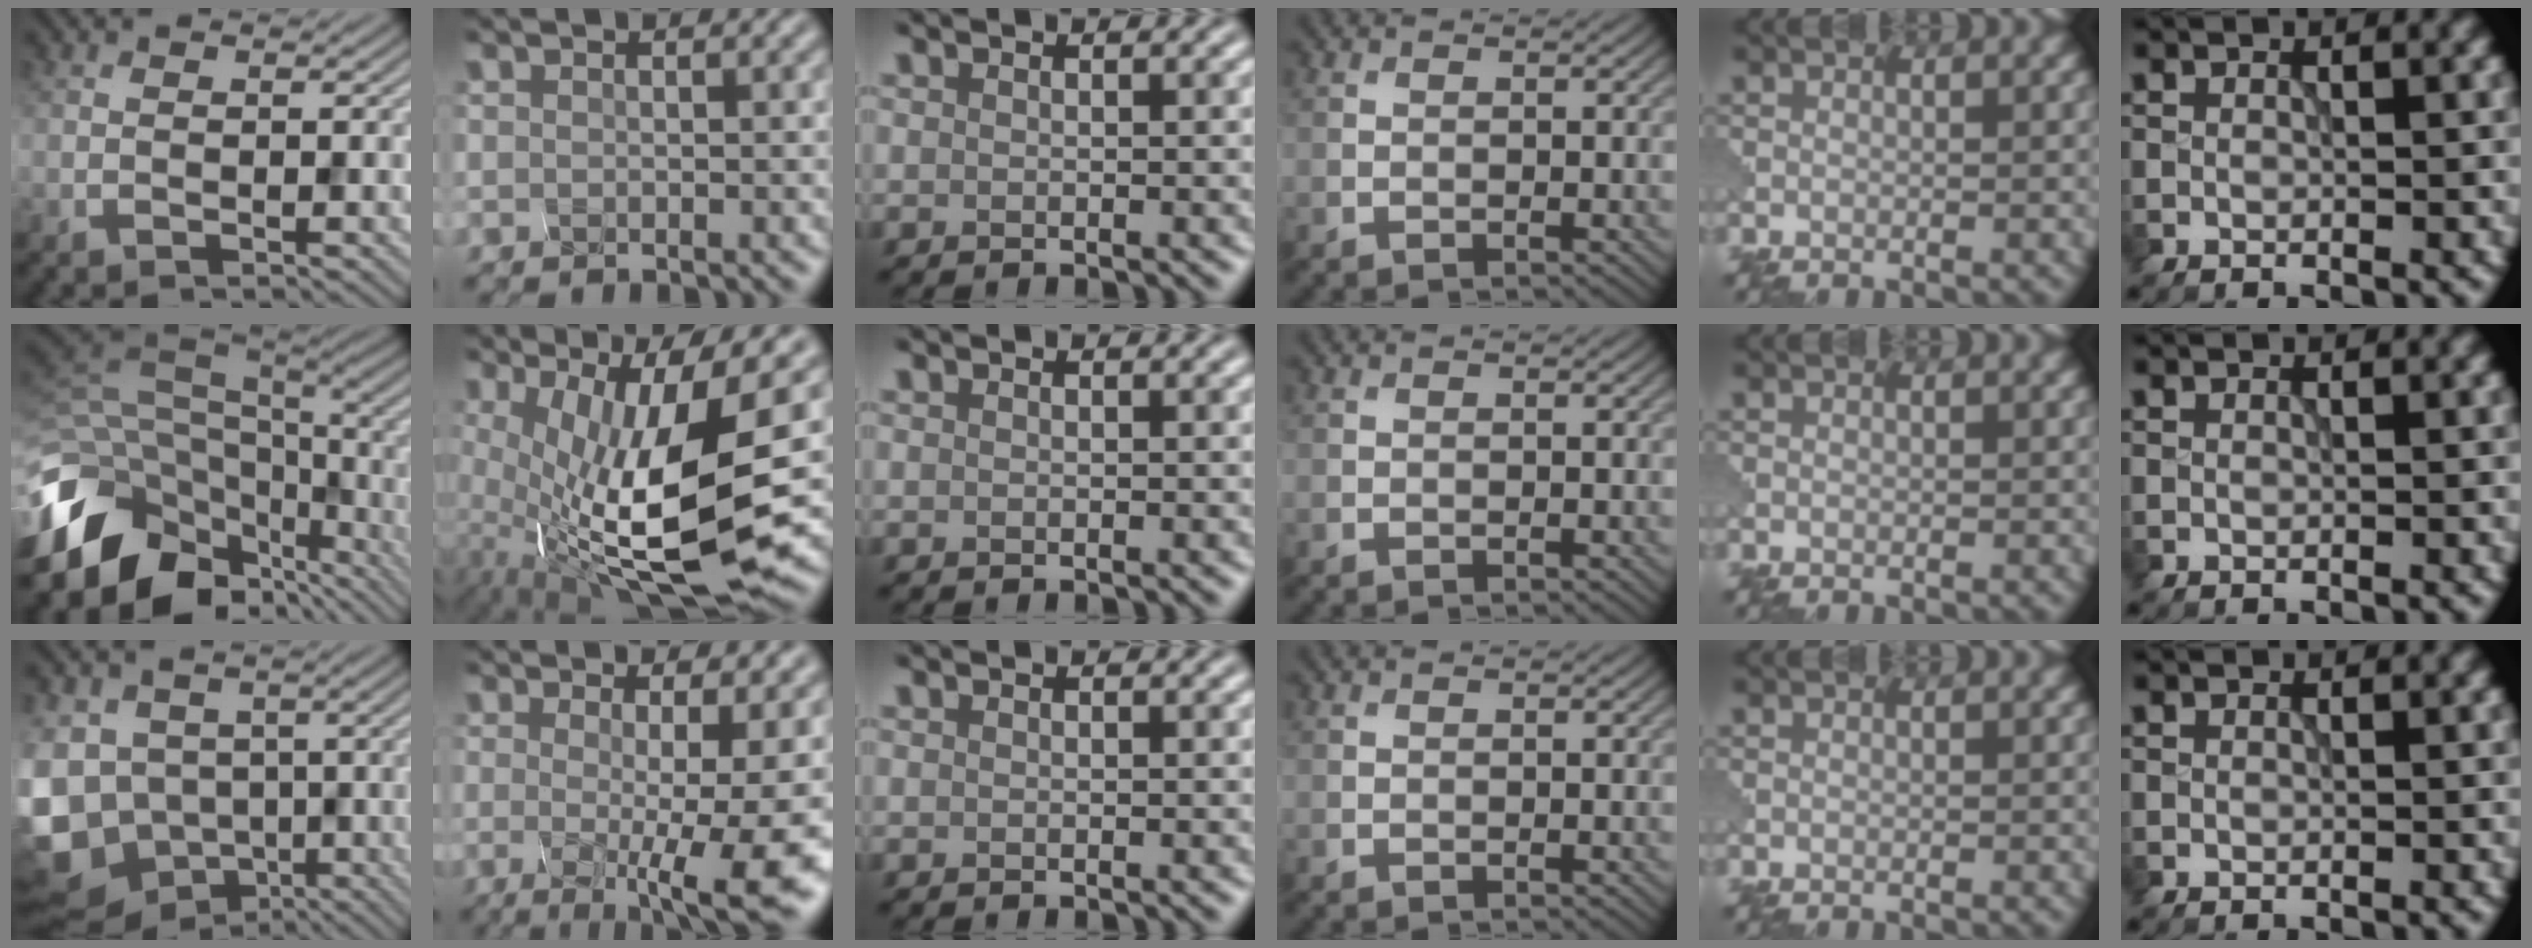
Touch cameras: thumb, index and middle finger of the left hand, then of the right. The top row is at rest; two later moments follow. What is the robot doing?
{"motion": "squeeze", "object": "hand grip exerciser"}